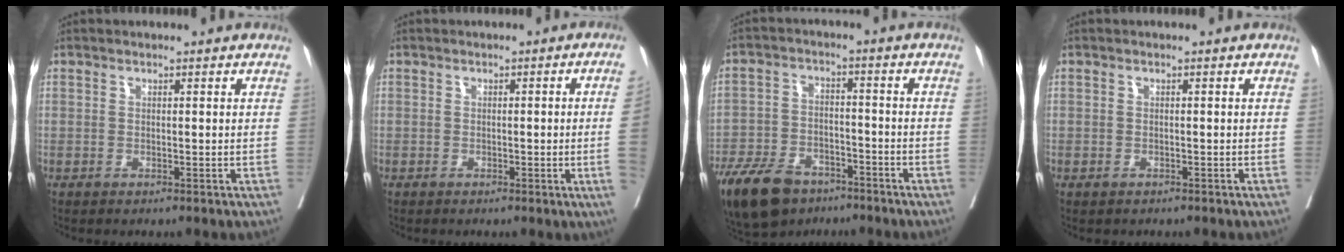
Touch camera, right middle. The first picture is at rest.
{"total": 5.6, "force": [-0.6, -1.4, 5.4], "torque": [-0.076, -0.009, -0.003]}
{"total": 13.0, "force": [-9.3, 6.6, 6.3], "torque": [-0.132, -0.013, -0.160]}
{"total": 0.6, "force": [-0.4, 0.4, 0.0], "torque": [-0.006, 0.003, -0.006]}